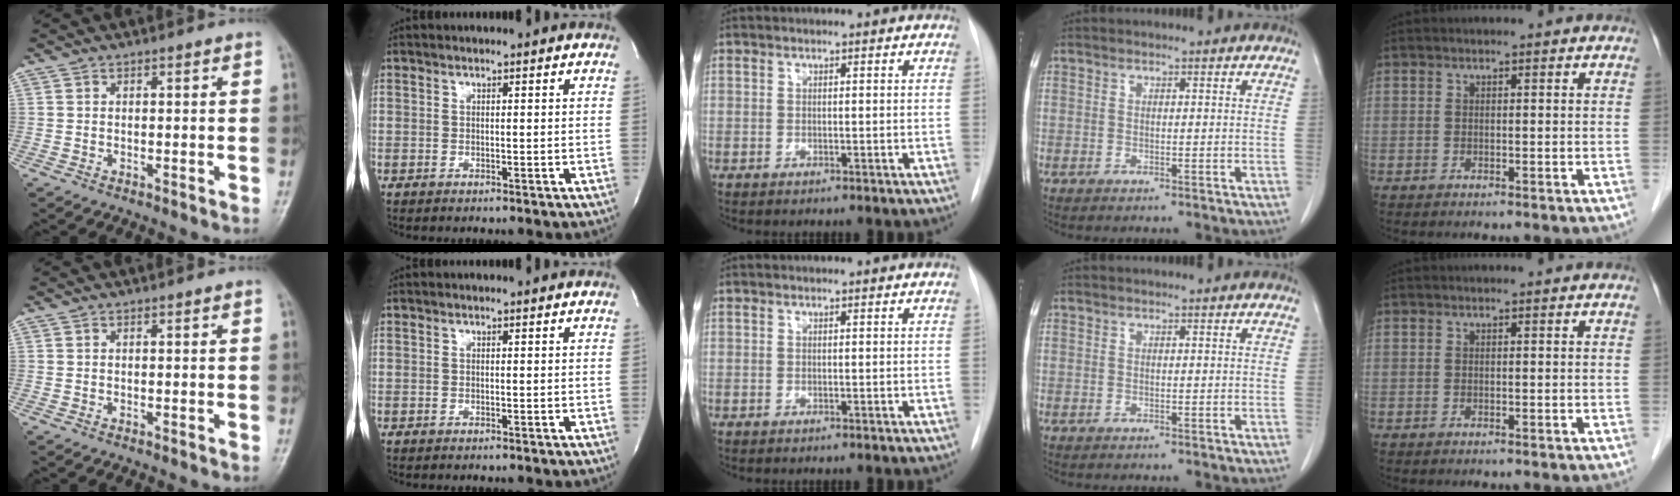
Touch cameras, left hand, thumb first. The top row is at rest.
{}